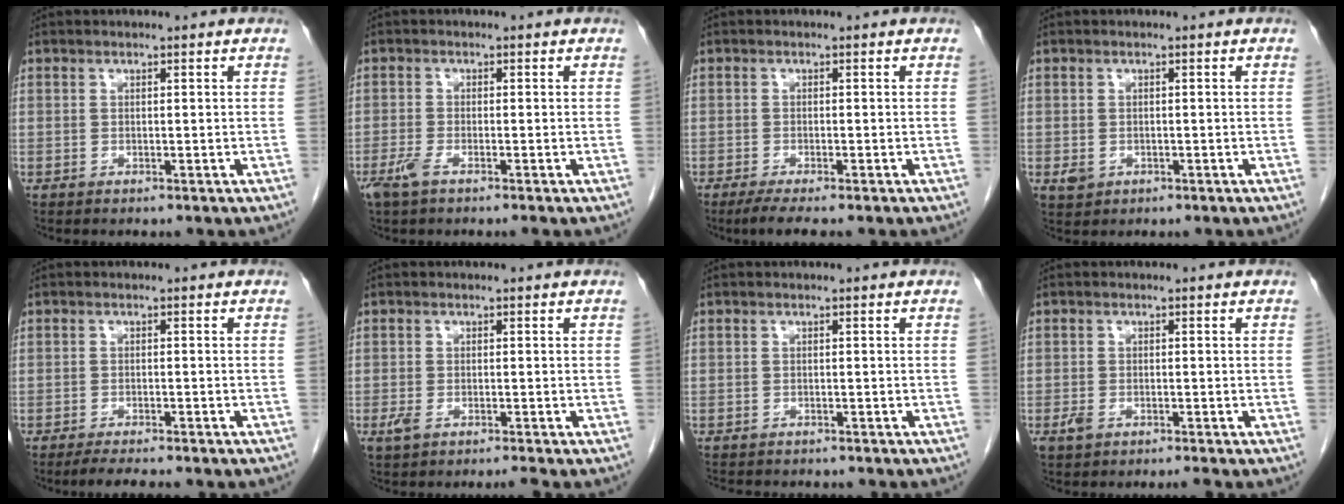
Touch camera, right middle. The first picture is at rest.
{"total": 2.5, "force": [-1.6, 0.2, 1.8], "torque": [-0.048, -0.006, -0.038]}
{"total": 3.9, "force": [-3.0, 0.2, 2.6], "torque": [-0.044, -0.010, -0.047]}
{"total": 1.6, "force": [-0.4, 1.4, 0.7], "torque": [-0.015, 0.001, 0.001]}
{"total": 4.8, "force": [-4.1, 0.4, 2.5], "torque": [-0.041, -0.011, -0.059]}
{"total": 2.1, "force": [-1.3, 0.3, 1.6], "torque": [-0.040, -0.006, -0.026]}
{"total": 6.3, "force": [-5.7, 1.5, 2.1], "torque": [-0.031, -0.005, -0.078]}
{"total": 1.9, "force": [-1.2, 0.5, 1.4], "torque": [-0.033, -0.004, -0.022]}